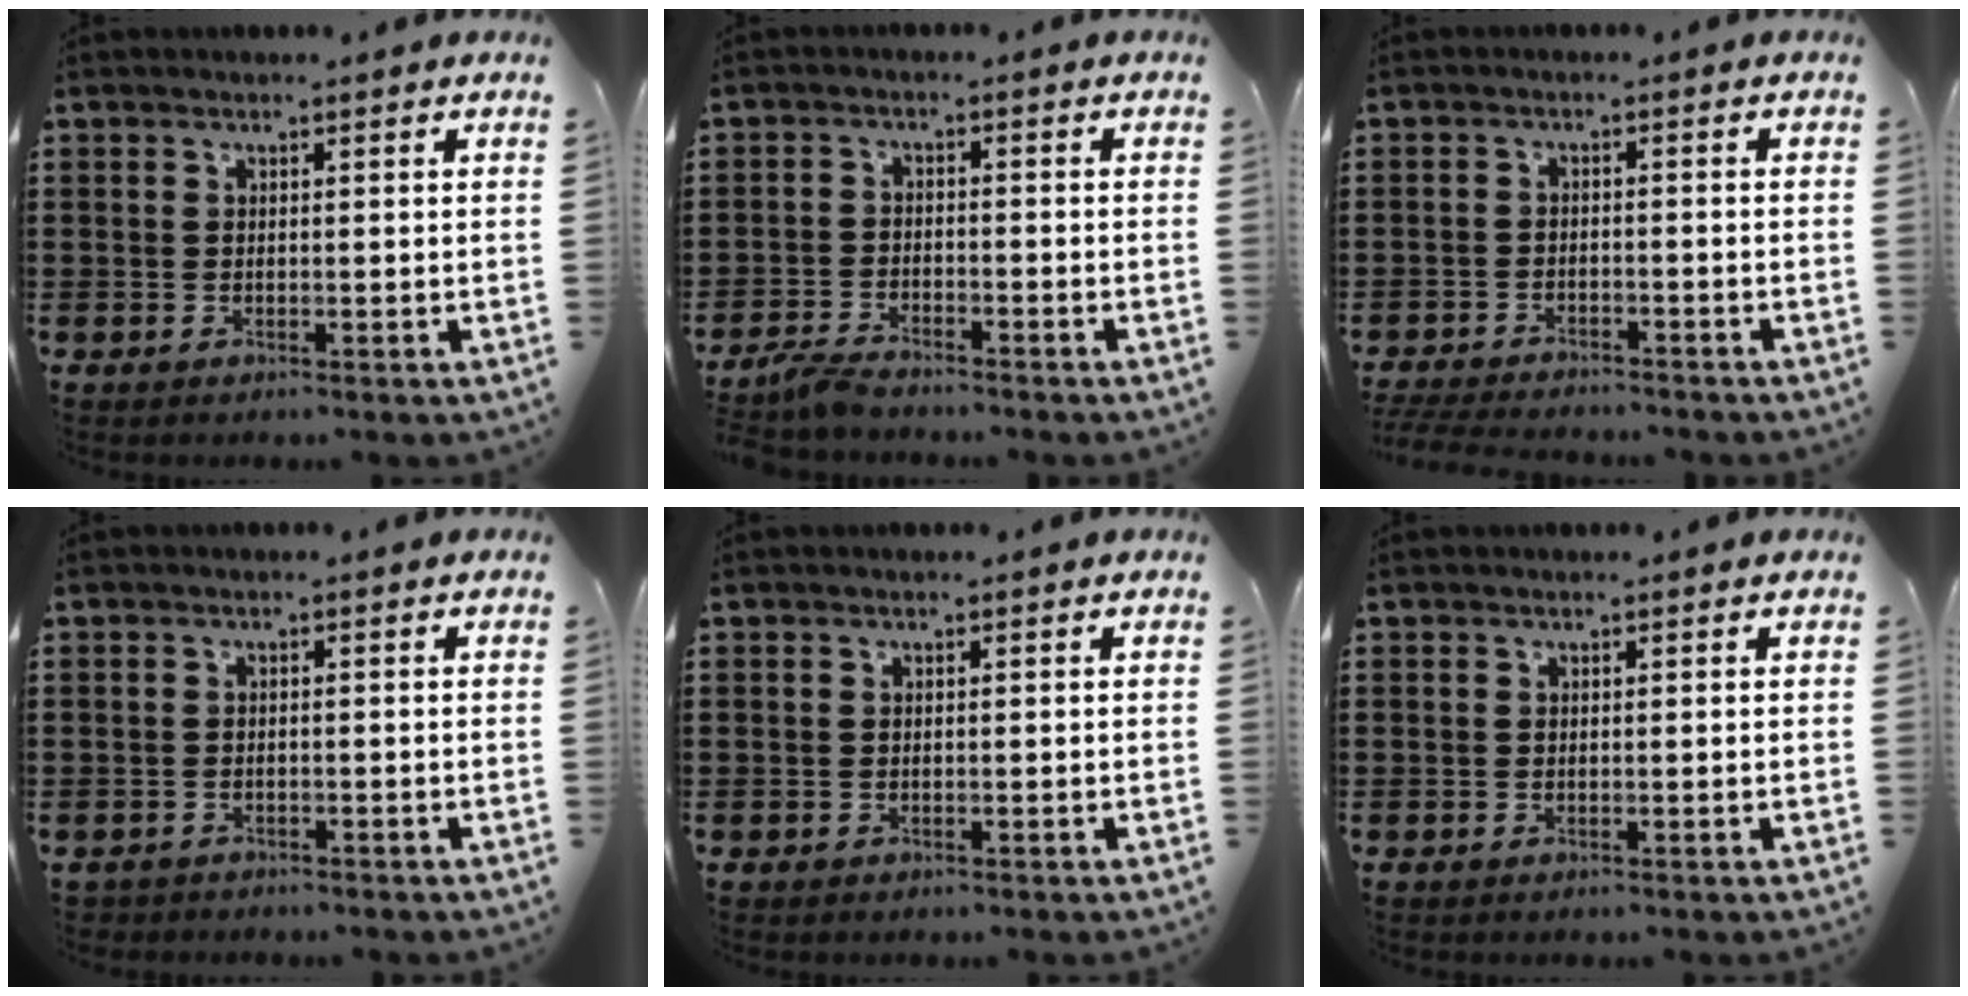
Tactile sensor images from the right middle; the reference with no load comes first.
{"total": 3.0, "force": [-2.9, 0.3, 0.9], "torque": [-0.032, 0.001, -0.063]}
{"total": 3.4, "force": [-3.4, 0.3, 0.5], "torque": [-0.017, -0.003, -0.073]}
{"total": 1.1, "force": [-1.0, 0.3, 0.0], "torque": [-0.003, 0.001, -0.023]}
{"total": 0.0}
{"total": 0.0}